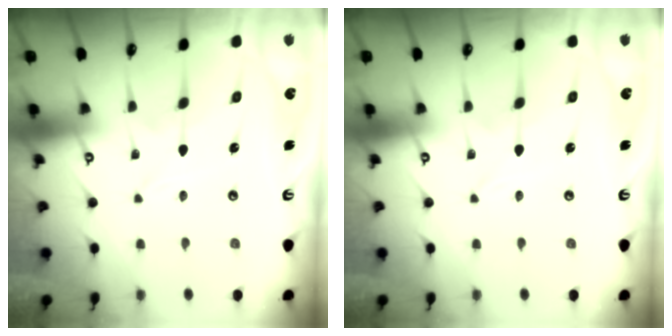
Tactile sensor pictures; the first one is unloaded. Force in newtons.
{"total": 0.0}